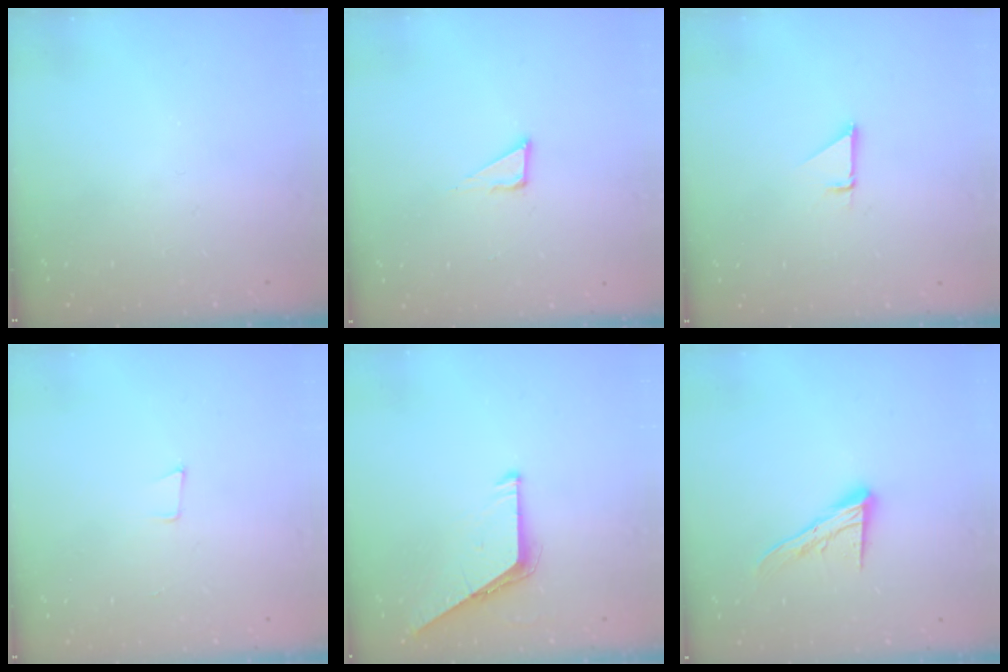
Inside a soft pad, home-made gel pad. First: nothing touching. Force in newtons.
{"total": 5.3, "press": 5.2, "slide": 0.3}
{"total": 0.9, "press": 0.9, "slide": 0.1}
{"total": 4.6, "press": 3.6, "slide": 2.9}
{"total": 6.5, "press": 6.4, "slide": 0.5}
{"total": 12.0, "press": 12.0, "slide": 1.0}